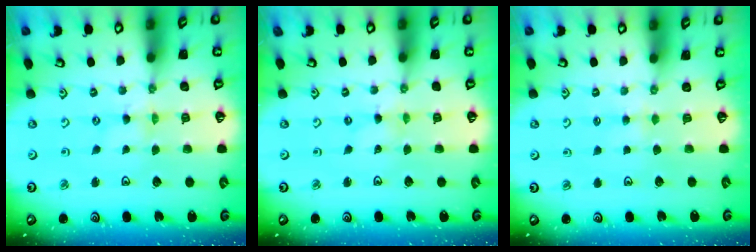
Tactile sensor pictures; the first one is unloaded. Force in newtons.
{"total": 0.0}
{"total": 2.4, "press": 2.4, "slide": 0.4}